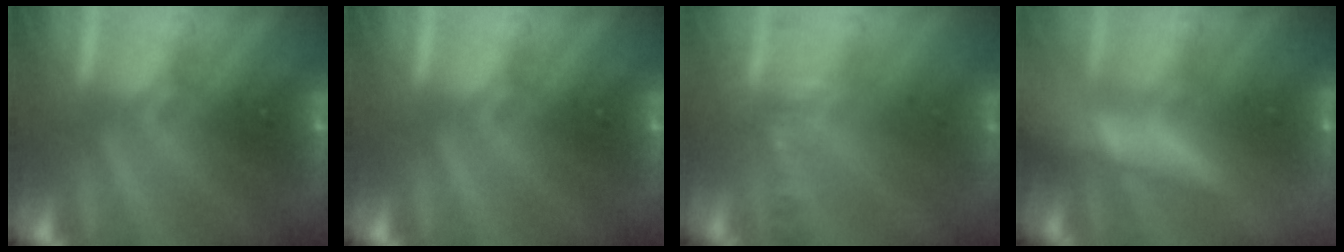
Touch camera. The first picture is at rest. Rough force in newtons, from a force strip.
{"total": 0.0}
{"total": 1.2}
{"total": 9.4}